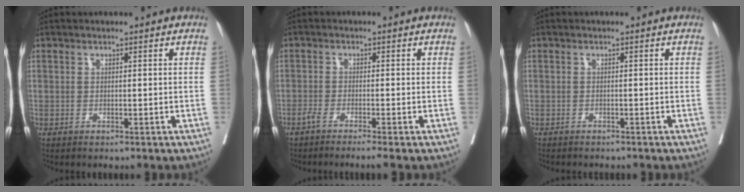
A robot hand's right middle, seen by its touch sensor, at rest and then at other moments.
{"total": 3.8, "force": [-2.9, -0.5, 2.4], "torque": [-0.033, -0.004, -0.050]}
{"total": 4.2, "force": [-3.7, 1.1, 1.6], "torque": [-0.021, -0.005, -0.048]}